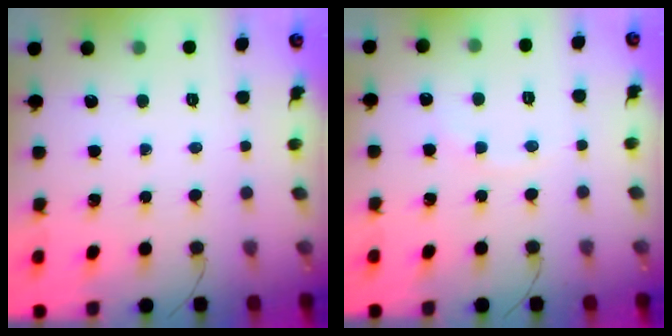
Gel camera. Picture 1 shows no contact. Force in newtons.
{"total": 3.6, "press": 3.5, "slide": 1.0}